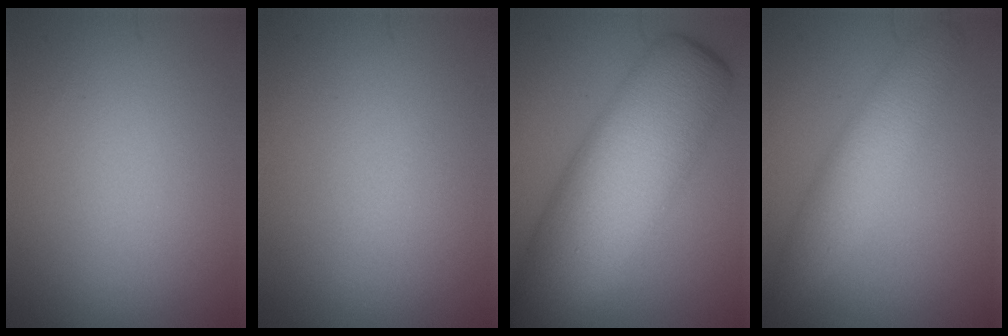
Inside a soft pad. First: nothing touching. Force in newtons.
{"total": 0.0}
{"total": 12.4, "press": 12.4, "slide": 0.2}
{"total": 4.3, "press": 4.3, "slide": 0.1}